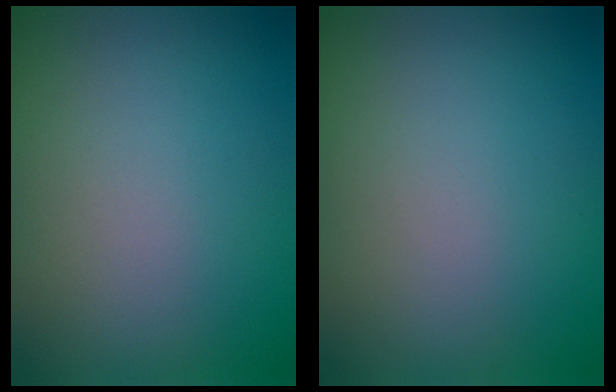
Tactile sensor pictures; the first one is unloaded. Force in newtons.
{"total": 0.0}